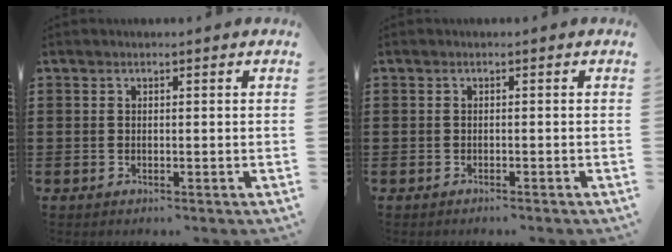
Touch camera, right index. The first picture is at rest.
{"total": 0.5, "force": [-0.5, 0.0, 0.1], "torque": [-0.004, -0.002, -0.010]}